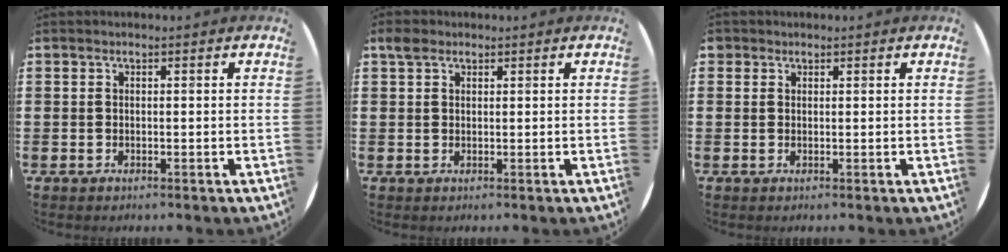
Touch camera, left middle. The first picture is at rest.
{"total": 1.7, "force": [1.3, 1.0, 0.5], "torque": [-0.003, 0.002, 0.022]}
{"total": 0.7, "force": [0.6, 0.4, -0.1], "torque": [0.000, 0.003, 0.011]}